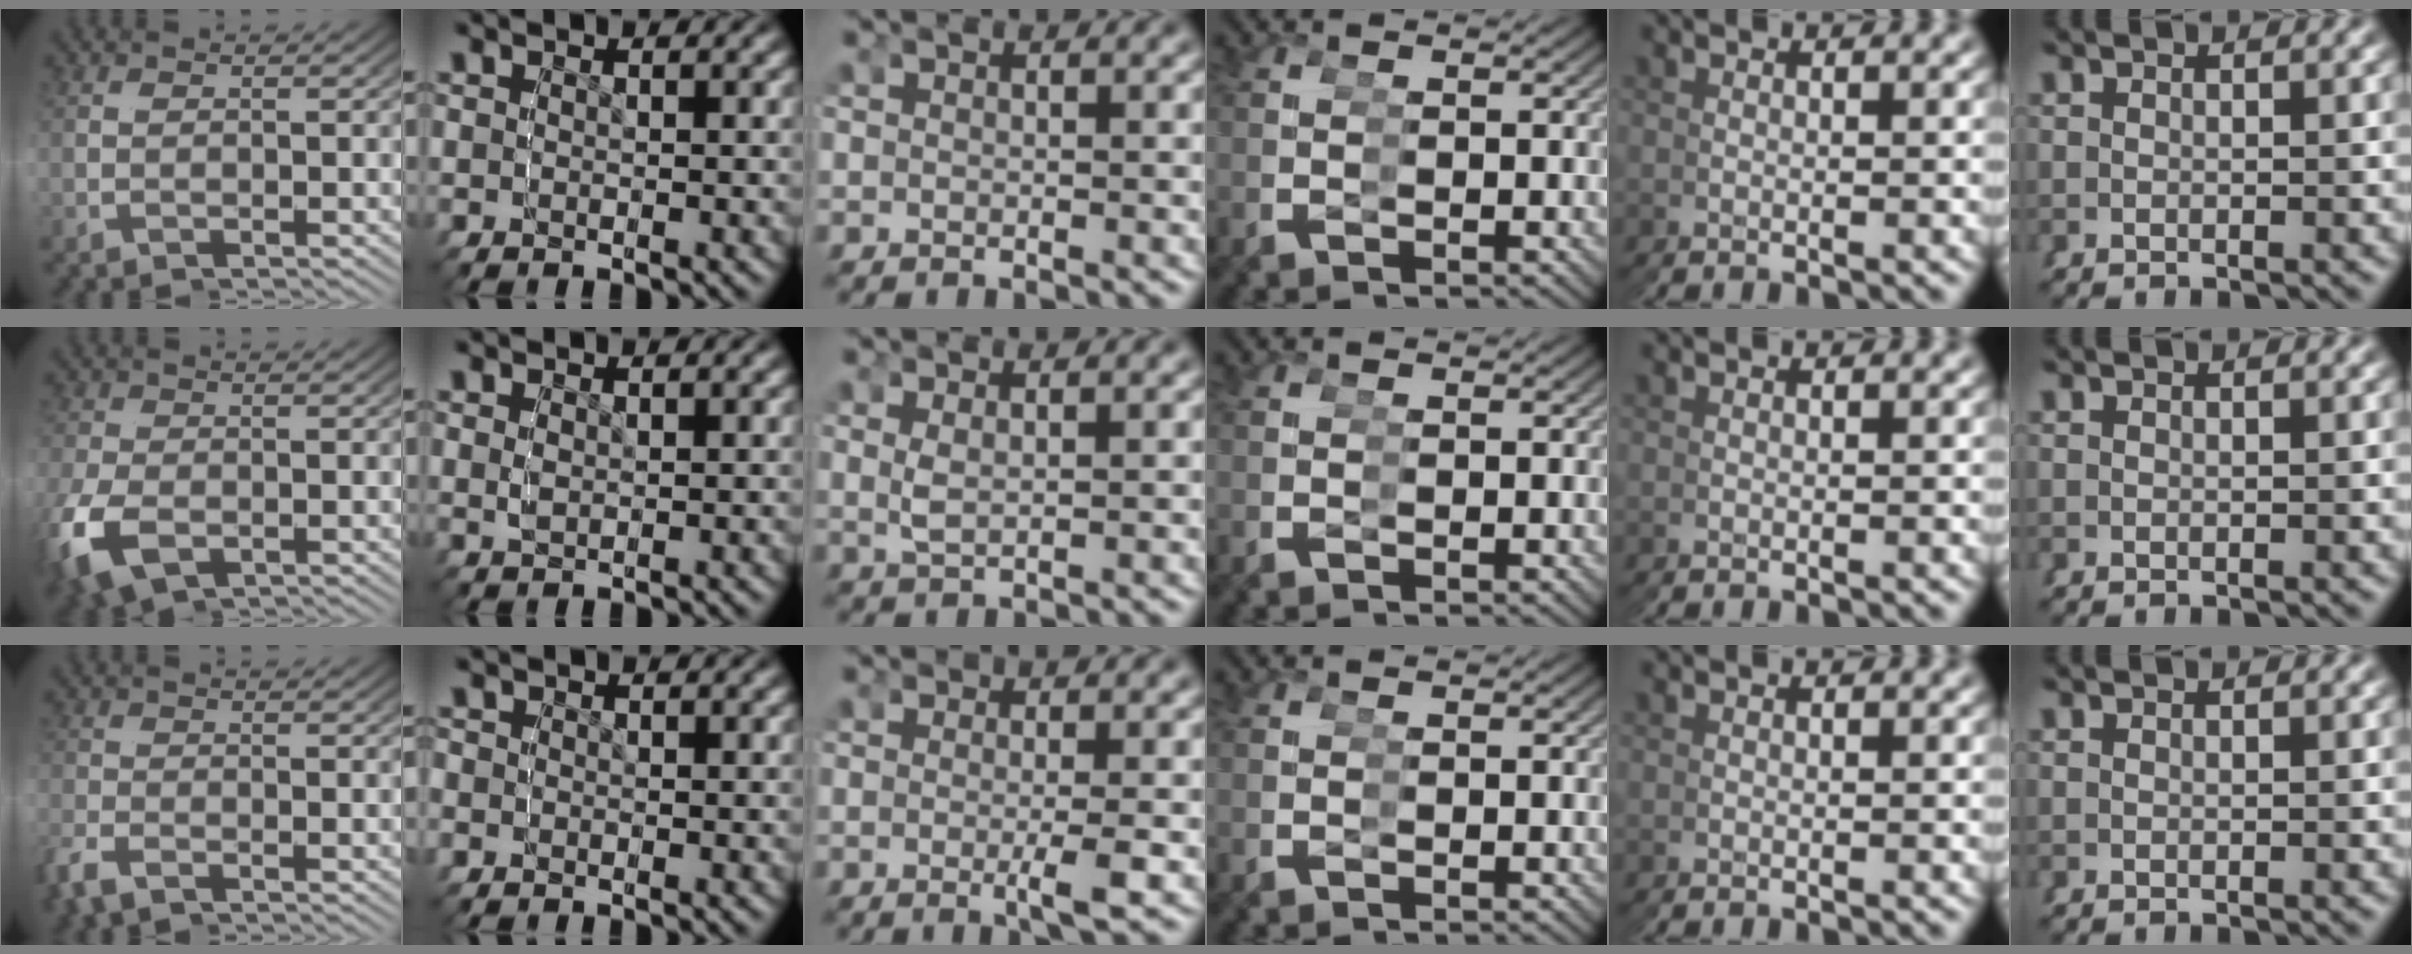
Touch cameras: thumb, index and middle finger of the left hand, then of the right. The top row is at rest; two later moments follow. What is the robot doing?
{"motion": "grasp_and_lifting", "object": "glasses"}